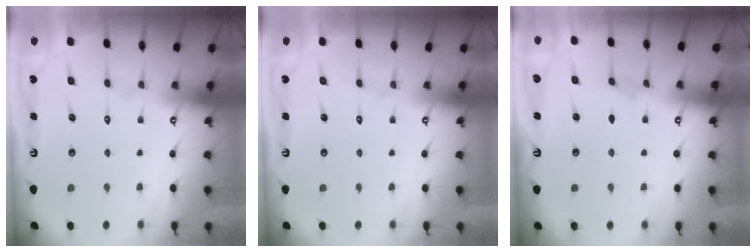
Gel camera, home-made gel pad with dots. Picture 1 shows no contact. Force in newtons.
{"total": 0.0}
{"total": 2.3, "press": 2.3, "slide": 0.5}